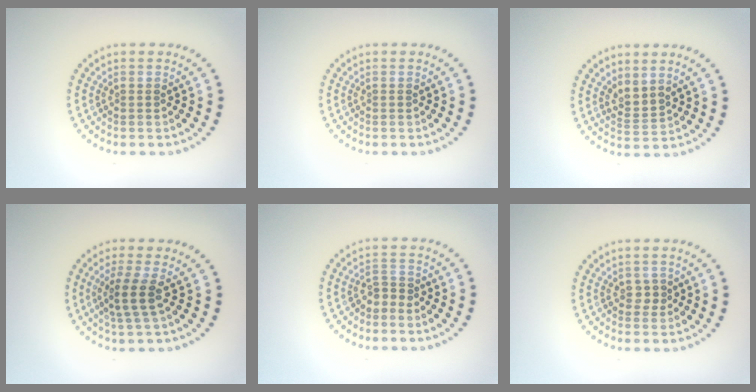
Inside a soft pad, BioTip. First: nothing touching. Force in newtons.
{"total": 0.0}
{"total": 2.0, "press": 1.3, "slide": 1.5}
{"total": 2.5, "press": 2.0, "slide": 1.6}
{"total": 1.2, "press": 0.9, "slide": 0.8}
{"total": 0.9, "press": 0.8, "slide": 0.4}